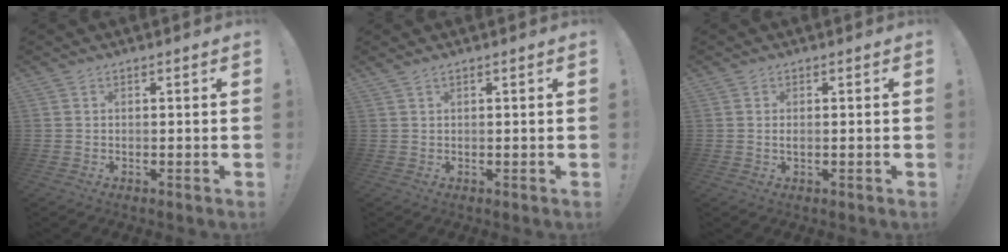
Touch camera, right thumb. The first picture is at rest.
{"total": 0.9, "force": [0.7, 0.0, 0.5], "torque": [-0.012, 0.000, 0.014]}
{"total": 1.1, "force": [0.1, 0.1, 1.0], "torque": [-0.013, -0.002, 0.000]}